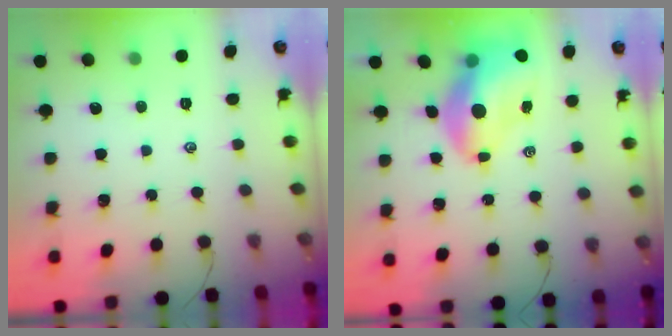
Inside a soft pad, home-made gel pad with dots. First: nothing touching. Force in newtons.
{"total": 12.3, "press": 11.7, "slide": 3.8}